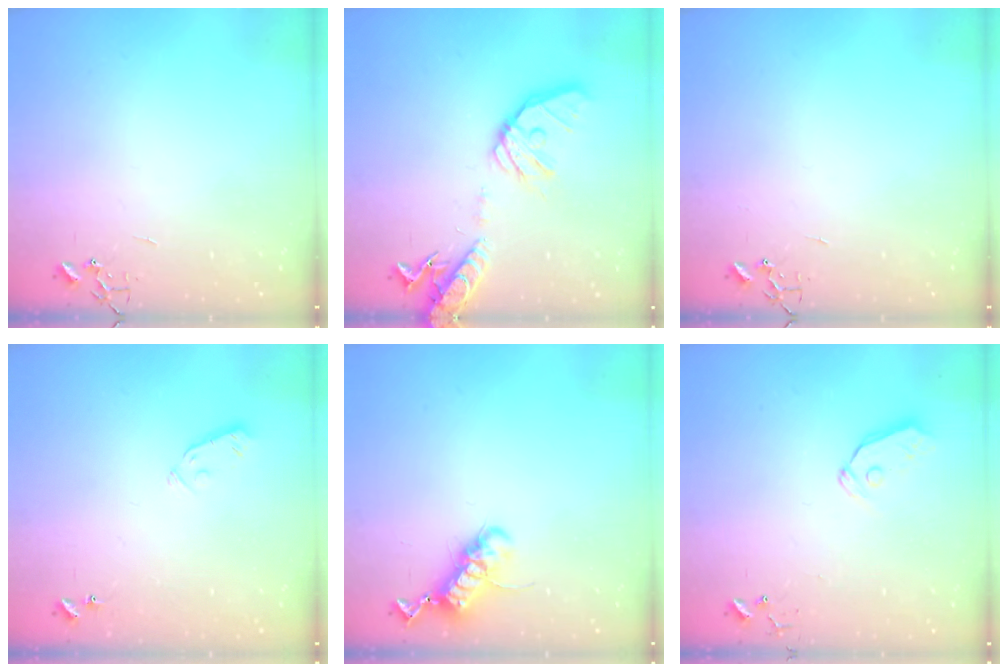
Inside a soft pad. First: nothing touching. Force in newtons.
{"total": 17.8, "press": 17.5, "slide": 3.0}
{"total": 0.0}
{"total": 3.3, "press": 3.1, "slide": 1.0}
{"total": 12.7, "press": 12.6, "slide": 1.6}
{"total": 6.0, "press": 6.0, "slide": 0.5}